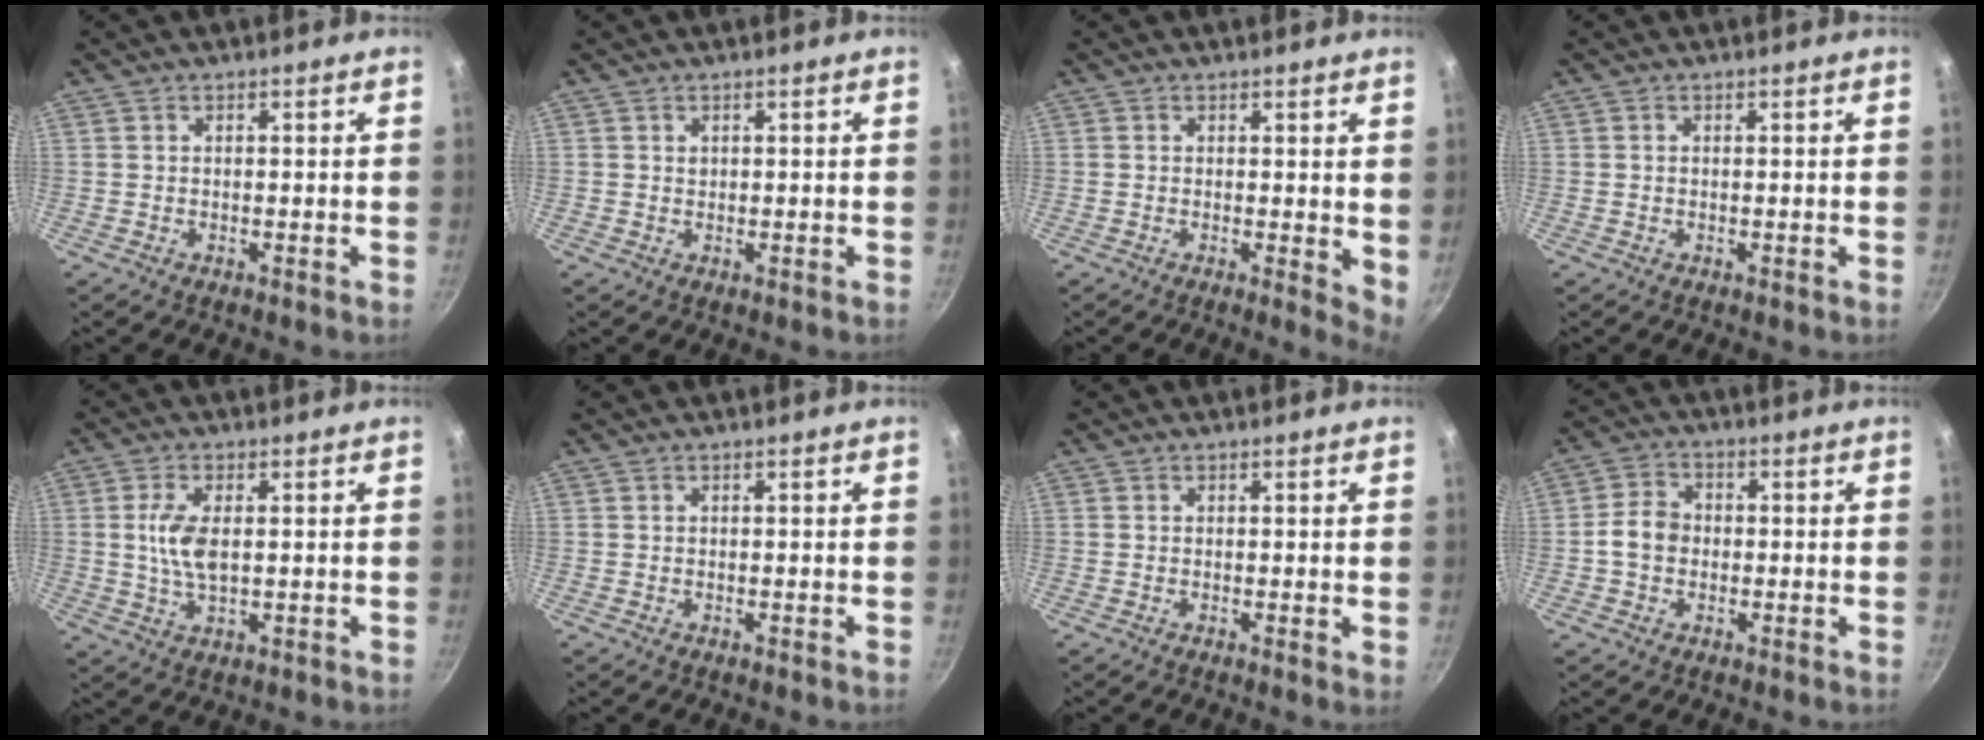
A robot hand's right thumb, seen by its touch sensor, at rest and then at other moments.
{"total": 0.6, "force": [0.2, 0.5, 0.1], "torque": [0.003, -0.001, 0.002]}
{"total": 3.8, "force": [0.5, 1.6, 3.4], "torque": [-0.038, -0.007, 0.003]}
{"total": 0.0}
{"total": 6.5, "force": [0.6, 3.1, 5.7], "torque": [-0.114, -0.001, 0.013]}
{"total": 0.0}
{"total": 0.8, "force": [0.2, 0.3, 0.7], "torque": [-0.010, -0.001, -0.001]}
{"total": 5.4, "force": [-0.7, 4.4, 3.1], "torque": [-0.039, 0.017, -0.023]}